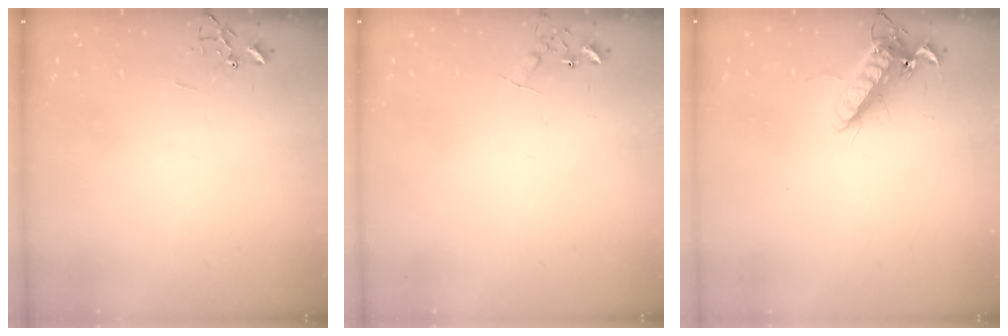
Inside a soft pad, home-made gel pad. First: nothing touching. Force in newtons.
{"total": 7.0, "press": 7.0, "slide": 0.8}
{"total": 12.8, "press": 12.7, "slide": 1.9}